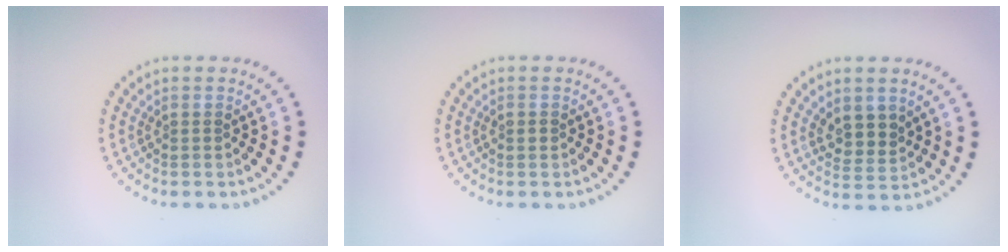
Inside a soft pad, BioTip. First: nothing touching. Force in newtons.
{"total": 0.7, "press": 0.7, "slide": 0.1}
{"total": 2.5, "press": 2.3, "slide": 1.0}